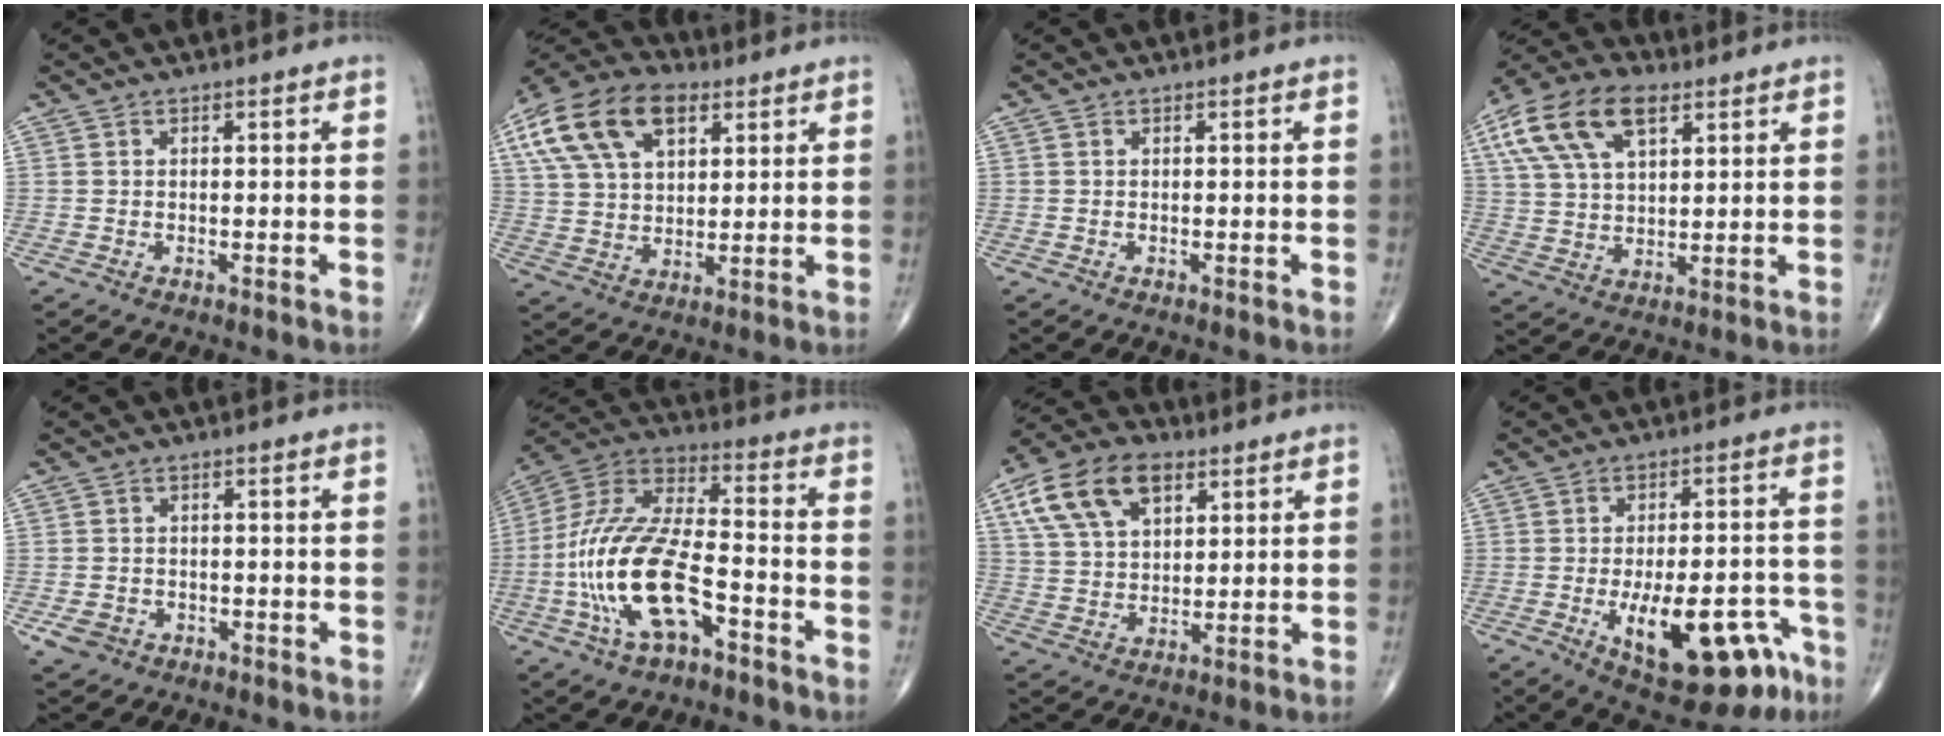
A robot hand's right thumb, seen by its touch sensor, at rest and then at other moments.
{"total": 17.9, "force": [7.8, 10.4, 12.3], "torque": [-0.218, 0.003, 0.140]}
{"total": 0.0}
{"total": 15.9, "force": [7.3, 8.4, 11.3], "torque": [-0.206, 0.001, 0.132]}
{"total": 3.6, "force": [-1.7, 2.8, 1.4], "torque": [-0.024, 0.005, -0.024]}
{"total": 20.3, "force": [-6.7, 9.0, 17.0], "torque": [-0.351, 0.041, -0.120]}
{"total": 14.6, "force": [6.8, 8.6, 9.7], "torque": [-0.162, -0.003, 0.123]}
{"total": 18.4, "force": [-8.1, 7.9, 14.6], "torque": [-0.174, 0.038, -0.098]}